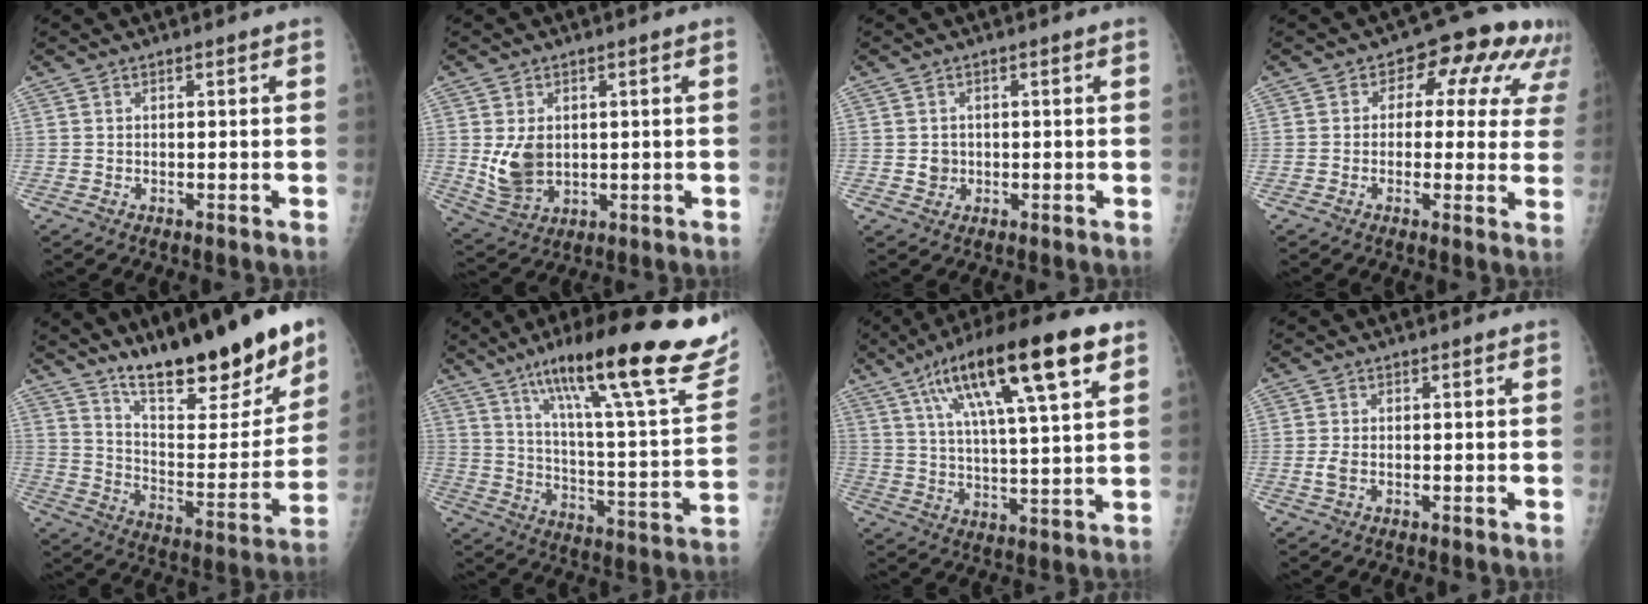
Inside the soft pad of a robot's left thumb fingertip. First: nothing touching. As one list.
[{"total": 7.9, "force": [0.5, 5.7, 5.3], "torque": [-0.084, -0.011, 0.027]}, {"total": 2.2, "force": [-0.2, 2.0, 0.7], "torque": [-0.001, 0.004, 0.001]}, {"total": 12.4, "force": [4.6, 7.7, 8.5], "torque": [-0.045, 0.012, 0.042]}, {"total": 23.2, "force": [16.2, 6.5, 15.3], "torque": [-0.191, -0.091, 0.264]}, {"total": 31.9, "force": [19.5, 6.2, 24.5], "torque": [-0.322, -0.040, 0.291]}, {"total": 21.4, "force": [10.5, 4.9, 18.0], "torque": [-0.292, -0.003, 0.173]}, {"total": 1.8, "force": [-0.4, 1.0, 1.4], "torque": [-0.039, -0.001, -0.010]}]